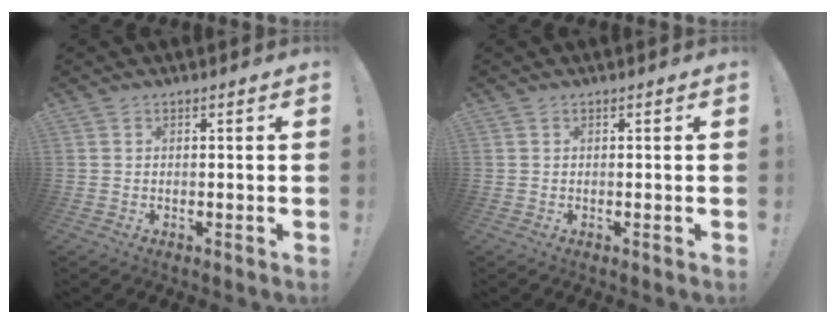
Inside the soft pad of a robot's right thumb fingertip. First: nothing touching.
{"total": 0.0}